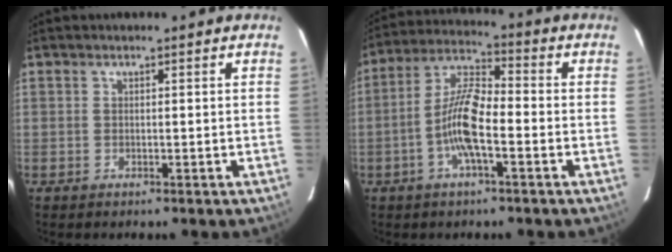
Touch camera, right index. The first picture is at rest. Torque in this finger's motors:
{"motor_torque": [0.45, -0.11, 0.28, 0.06]}